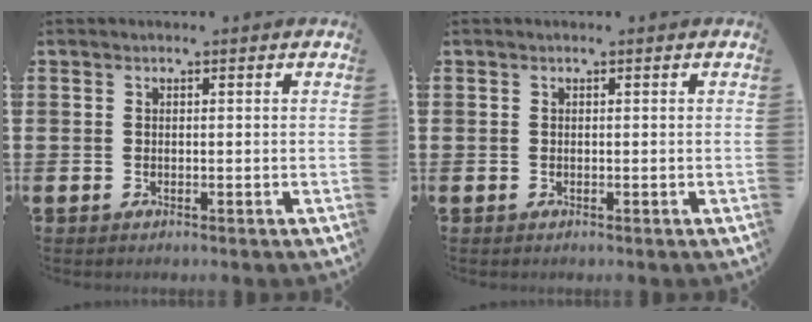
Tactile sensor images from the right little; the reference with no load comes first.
{"total": 0.0}